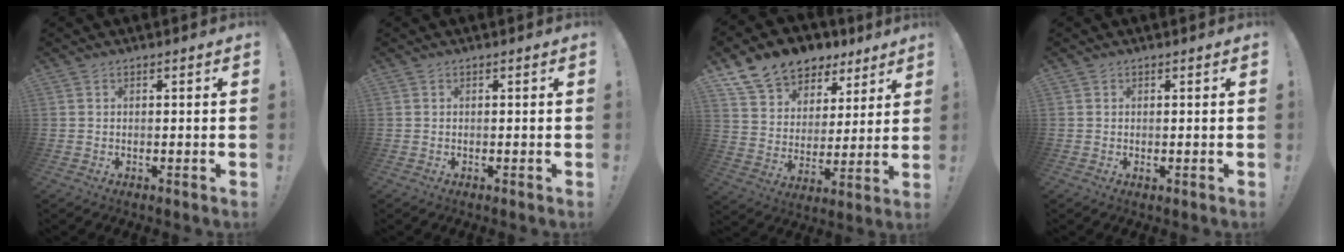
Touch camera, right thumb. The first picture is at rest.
{"total": 0.0}
{"total": 11.9, "force": [8.7, 7.6, 3.0], "torque": [-0.059, -0.067, 0.167]}
{"total": 0.0}